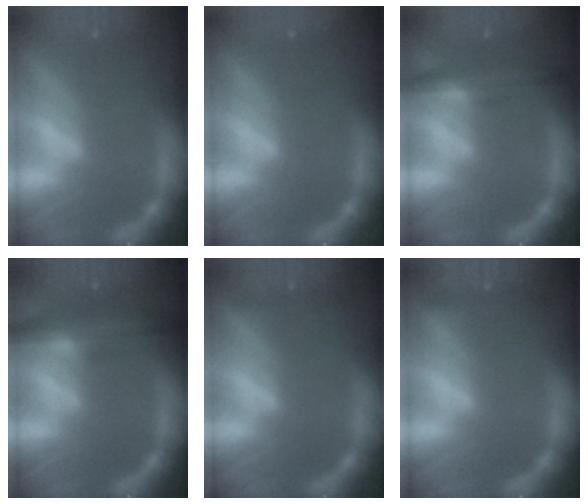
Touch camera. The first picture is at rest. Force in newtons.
{"total": 0.0}
{"total": 5.0}
{"total": 6.5}
{"total": 1.4}
{"total": 1.9}